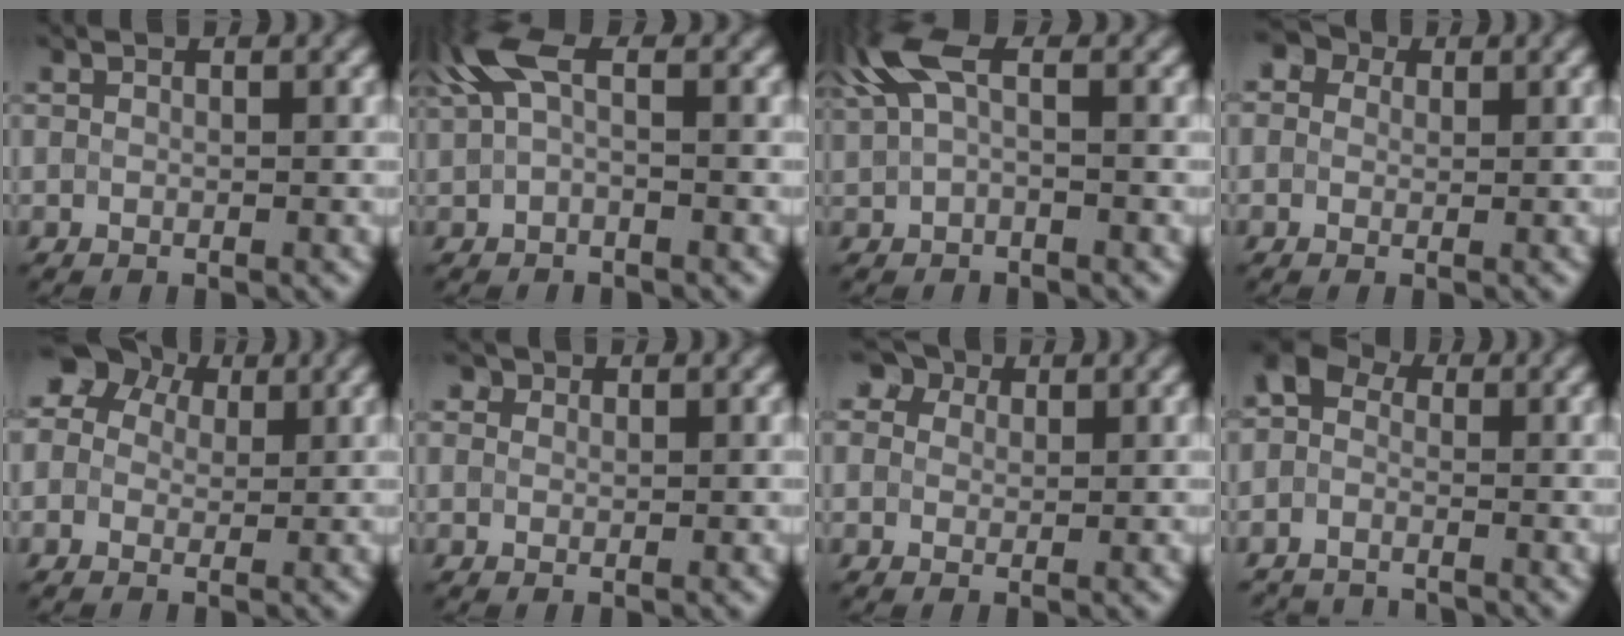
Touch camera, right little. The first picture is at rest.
{"total": 3.4, "force": [0.6, 1.4, 3.1], "torque": [-0.074, 0.002, 0.002]}
{"total": 3.7, "force": [1.0, 1.4, 3.3], "torque": [-0.076, 0.002, 0.013]}
{"total": 3.7, "force": [1.6, 2.8, 1.7], "torque": [-0.012, 0.026, -0.025]}
{"total": 6.3, "force": [1.9, 5.1, 3.1], "torque": [-0.059, 0.037, -0.001]}
{"total": 1.7, "force": [1.0, 1.2, 0.6], "torque": [-0.002, 0.011, -0.009]}
{"total": 4.6, "force": [2.5, 3.2, 2.1], "torque": [-0.033, 0.033, 0.001]}
{"total": 4.3, "force": [-2.9, 2.8, 1.6], "torque": [-0.020, 0.004, -0.054]}